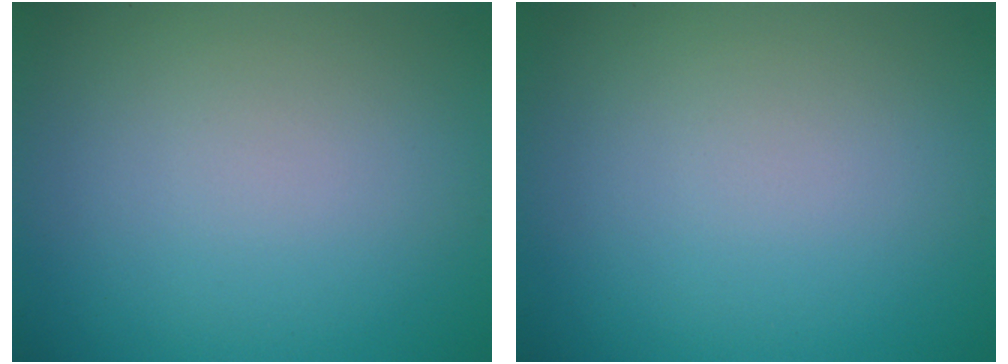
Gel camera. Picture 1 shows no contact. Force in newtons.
{"total": 0.0}